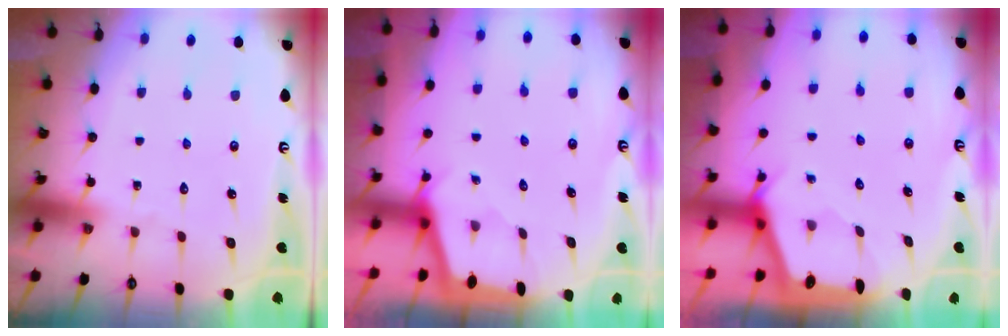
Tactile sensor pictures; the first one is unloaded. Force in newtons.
{"total": 1.9, "press": 1.9, "slide": 0.1}
{"total": 2.3, "press": 2.3, "slide": 0.3}